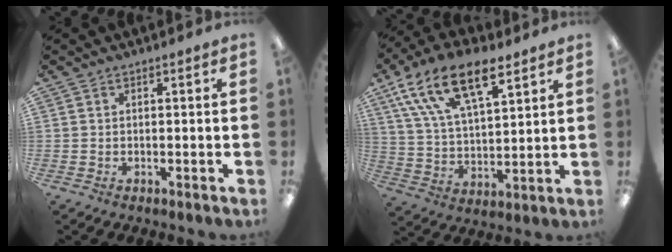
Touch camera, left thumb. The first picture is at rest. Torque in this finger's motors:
{"motor_torque": [0.50, 0.51, 1.42, -1.36, 0.52]}